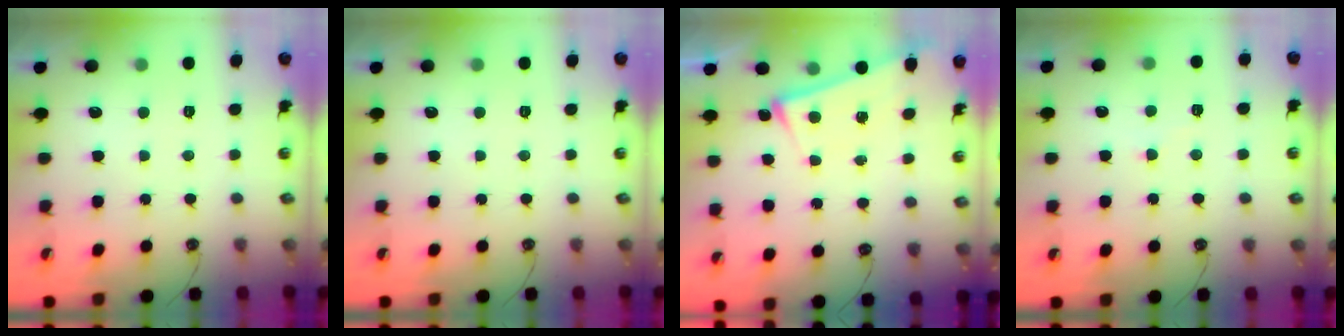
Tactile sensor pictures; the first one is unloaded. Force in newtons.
{"total": 0.0}
{"total": 6.0, "press": 5.9, "slide": 0.6}
{"total": 5.6, "press": 5.6, "slide": 0.3}